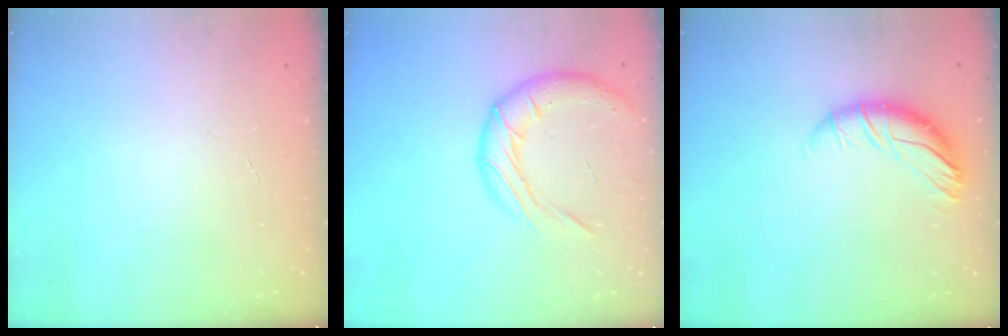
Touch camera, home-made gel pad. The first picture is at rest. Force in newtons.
{"total": 15.9, "press": 15.7, "slide": 2.6}
{"total": 10.2, "press": 10.2, "slide": 1.0}